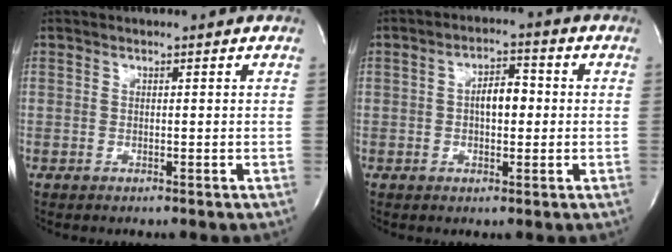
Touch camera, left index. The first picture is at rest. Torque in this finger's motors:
{"motor_torque": [0.06, 0.01, 0.07, 0.03]}